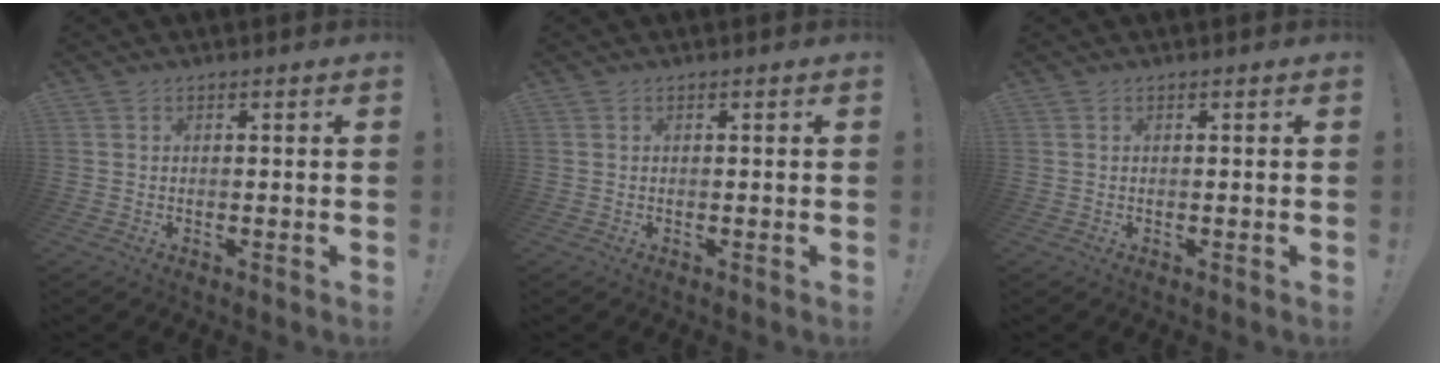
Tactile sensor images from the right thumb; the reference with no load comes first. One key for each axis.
{"total": 0.0}
{"total": 0.0}